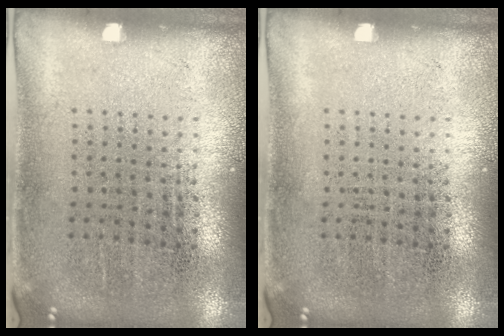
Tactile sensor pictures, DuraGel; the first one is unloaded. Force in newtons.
{"total": 0.0}